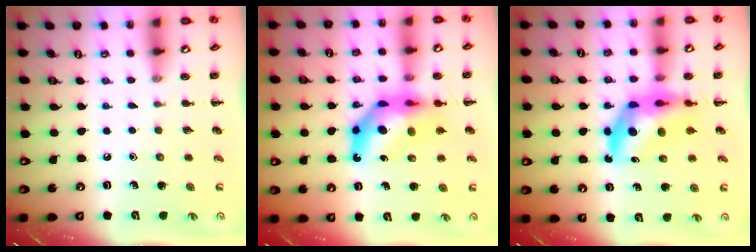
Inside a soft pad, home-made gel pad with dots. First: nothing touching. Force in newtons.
{"total": 13.5, "press": 12.9, "slide": 3.9}
{"total": 10.7, "press": 10.2, "slide": 3.4}